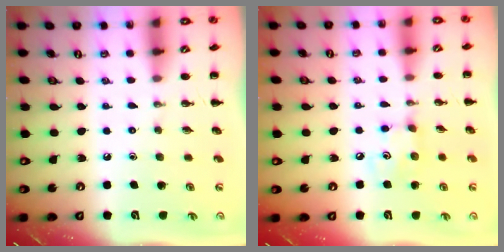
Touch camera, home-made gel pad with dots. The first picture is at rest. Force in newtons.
{"total": 4.3, "press": 4.2, "slide": 0.7}